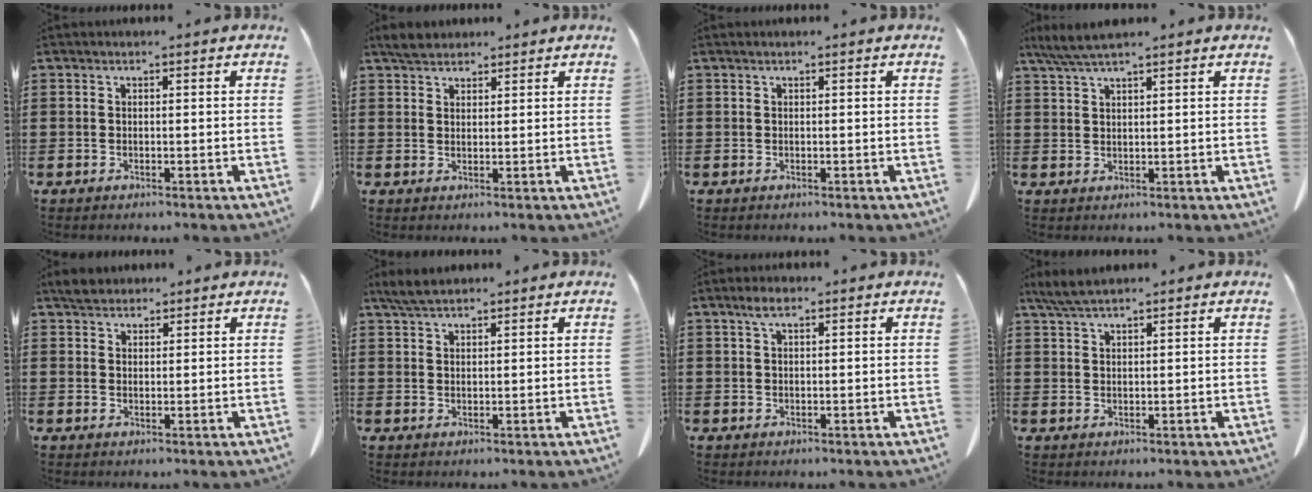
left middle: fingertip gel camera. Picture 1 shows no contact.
{"total": 2.8, "force": [2.4, 1.1, 0.8], "torque": [-0.015, 0.000, 0.046]}
{"total": 0.0}
{"total": 3.8, "force": [3.0, 0.1, 2.3], "torque": [-0.051, -0.004, 0.058]}
{"total": 2.5, "force": [2.2, 0.9, 0.5], "torque": [-0.009, -0.001, 0.043]}
{"total": 3.4, "force": [2.7, 0.9, 1.8], "torque": [-0.043, 0.000, 0.053]}
{"total": 2.4, "force": [1.3, 0.8, 1.9], "torque": [-0.041, 0.003, 0.022]}
{"total": 3.6, "force": [2.8, 0.6, 2.1], "torque": [-0.049, -0.002, 0.055]}